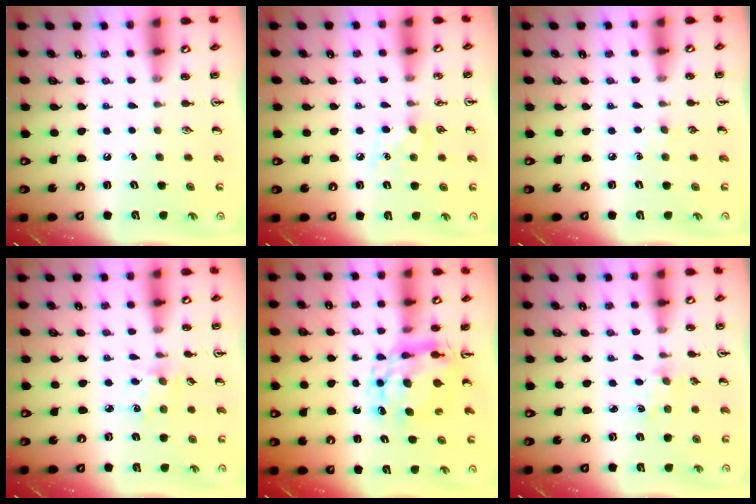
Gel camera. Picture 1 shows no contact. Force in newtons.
{"total": 7.1, "press": 7.0, "slide": 1.0}
{"total": 3.6, "press": 3.6, "slide": 0.6}
{"total": 1.9, "press": 1.9, "slide": 0.0}
{"total": 9.4, "press": 9.4, "slide": 0.8}
{"total": 1.2, "press": 1.2, "slide": 0.2}